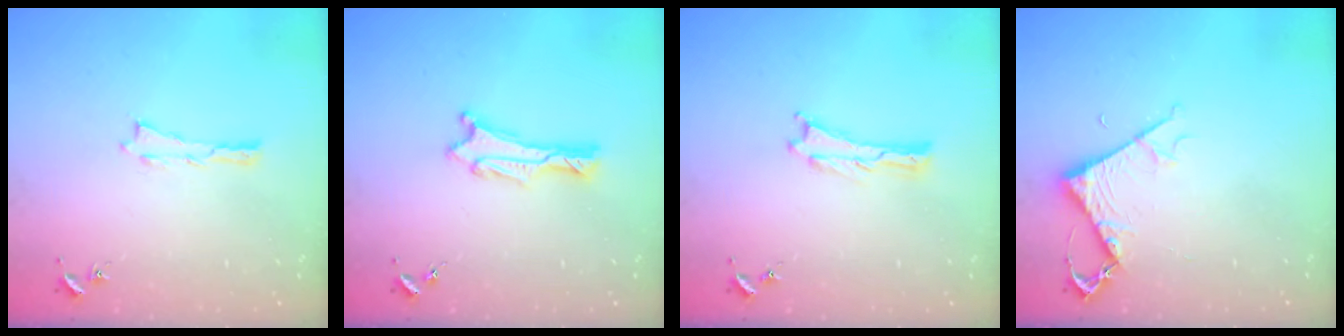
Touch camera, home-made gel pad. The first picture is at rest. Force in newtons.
{"total": 0.9, "press": 0.8, "slide": 0.1}
{"total": 0.0}
{"total": 5.3, "press": 5.2, "slide": 0.5}